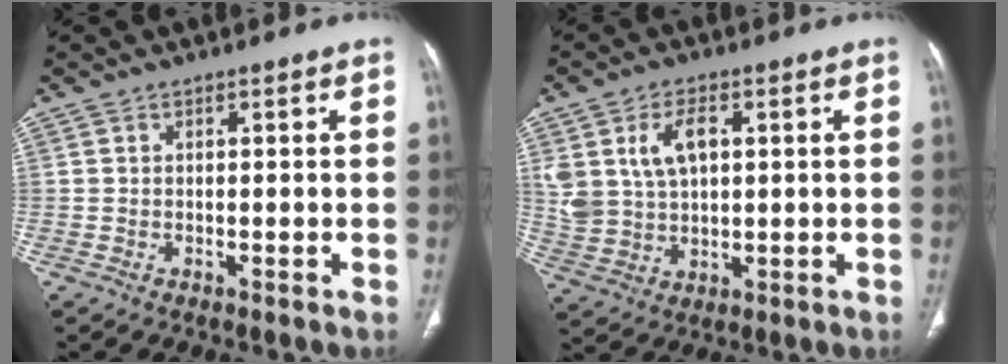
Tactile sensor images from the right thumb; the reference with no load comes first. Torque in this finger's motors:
{"motor_torque": [0.15, 0.18, 0.73, 0.73, 0.25]}